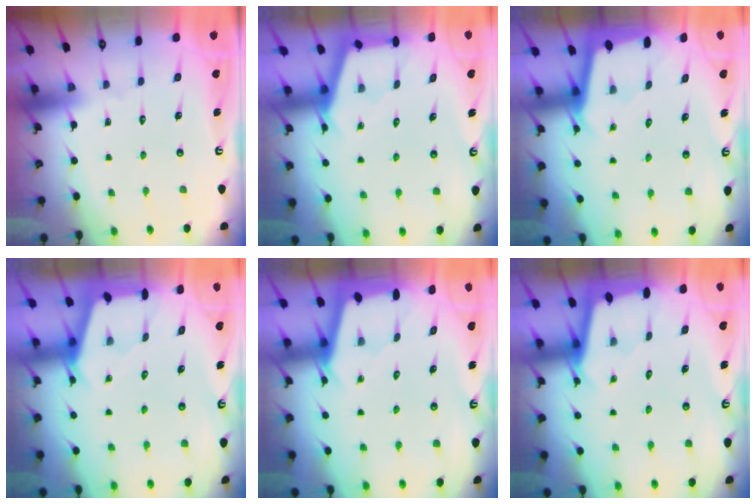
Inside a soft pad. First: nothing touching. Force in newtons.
{"total": 2.6, "press": 2.6, "slide": 0.3}
{"total": 1.8, "press": 1.8, "slide": 0.1}
{"total": 2.4, "press": 2.4, "slide": 0.3}
{"total": 2.2, "press": 2.2, "slide": 0.3}
{"total": 1.9, "press": 1.9, "slide": 0.2}